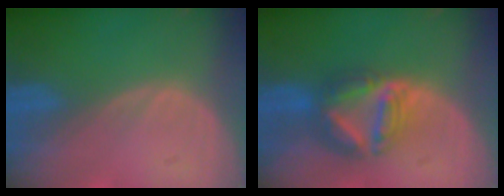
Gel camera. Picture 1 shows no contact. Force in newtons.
{"total": 7.4, "press": 6.6, "slide": 3.3}